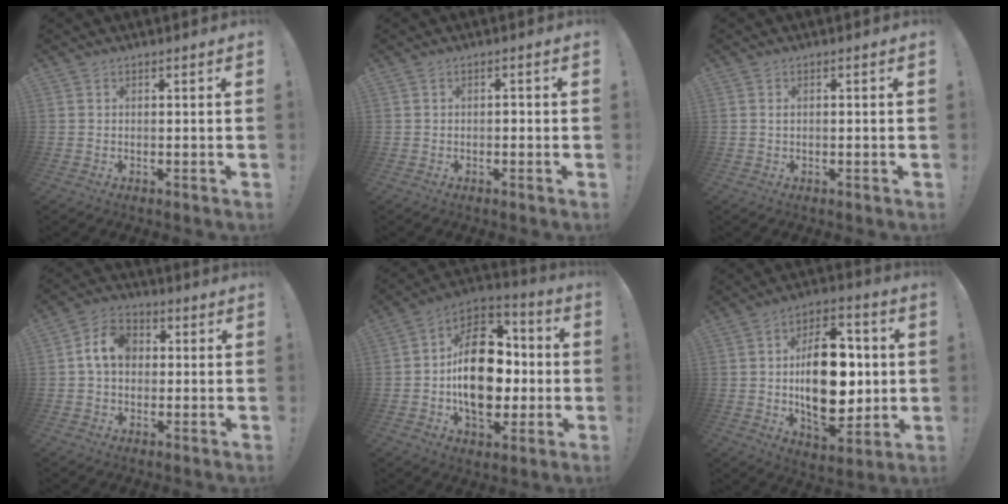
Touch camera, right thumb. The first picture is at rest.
{"total": 1.2, "force": [-0.9, 0.6, 0.4], "torque": [-0.009, 0.003, -0.018]}
{"total": 0.7, "force": [-0.3, 0.1, 0.6], "torque": [-0.013, 0.002, -0.005]}
{"total": 9.4, "force": [1.3, 7.2, 6.0], "torque": [-0.106, 0.024, 0.031]}
{"total": 22.4, "force": [-1.4, 15.1, 16.5], "torque": [-0.262, 0.019, -0.013]}
{"total": 21.9, "force": [0.2, 12.9, 17.7], "torque": [-0.269, -0.007, 0.009]}